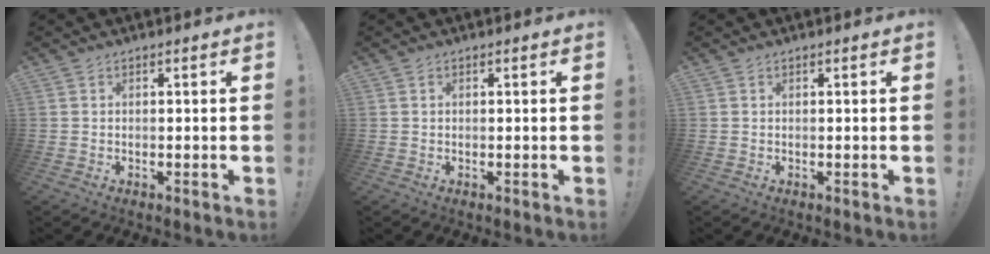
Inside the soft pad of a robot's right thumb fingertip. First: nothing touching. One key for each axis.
{"total": 0.0}
{"total": 0.0}